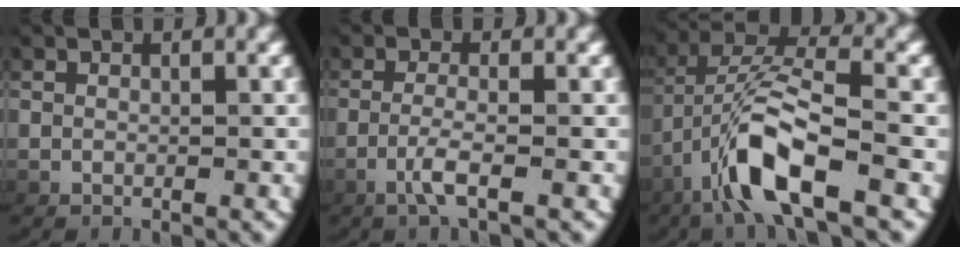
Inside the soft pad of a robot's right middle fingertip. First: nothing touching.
{"total": 2.3, "force": [-0.8, -0.2, 2.1], "torque": [-0.053, -0.011, -0.011]}
{"total": 5.9, "force": [-1.1, 1.5, 5.6], "torque": [-0.118, -0.003, -0.009]}